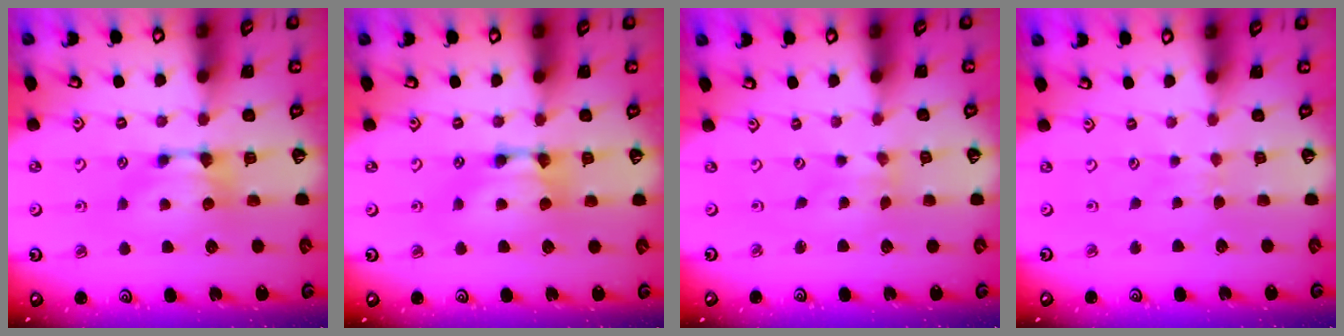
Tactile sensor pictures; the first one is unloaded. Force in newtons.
{"total": 2.2, "press": 2.2, "slide": 0.1}
{"total": 2.8, "press": 2.7, "slide": 0.9}
{"total": 2.9, "press": 2.9, "slide": 0.4}